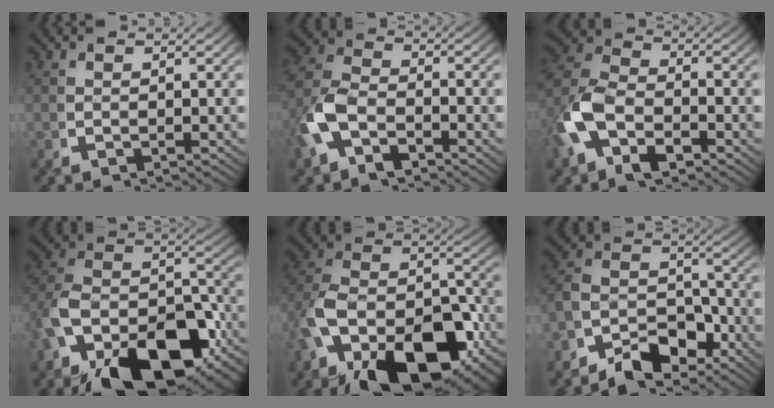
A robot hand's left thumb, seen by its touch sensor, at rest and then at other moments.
{"total": 5.8, "force": [-1.5, 4.2, 3.7], "torque": [-0.096, -0.012, -0.024]}
{"total": 7.5, "force": [-1.0, 5.5, 5.0], "torque": [-0.122, -0.014, -0.017]}
{"total": 16.7, "force": [-5.1, 10.6, 11.9], "torque": [-0.245, -0.058, -0.059]}
{"total": 14.9, "force": [-4.5, 9.0, 11.1], "torque": [-0.238, -0.059, -0.043]}
{"total": 6.8, "force": [-2.9, 4.6, 4.1], "torque": [-0.071, -0.016, -0.053]}